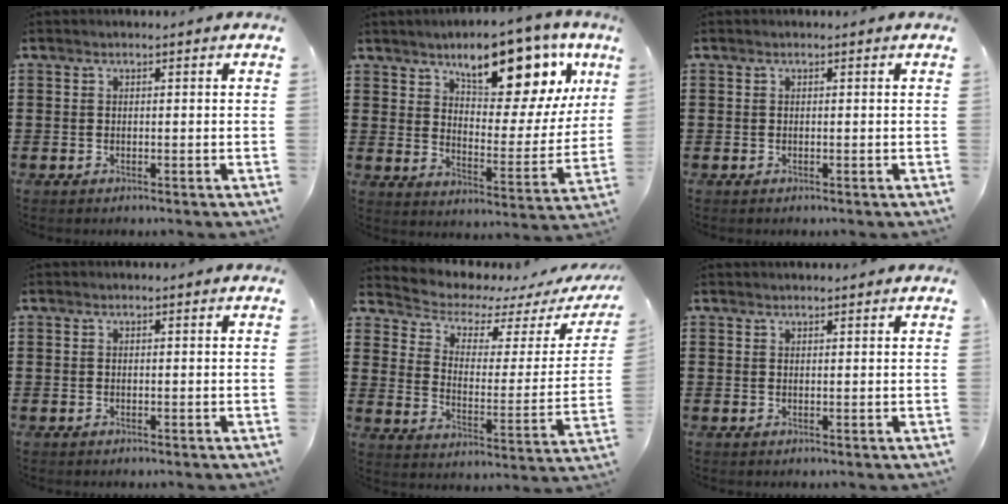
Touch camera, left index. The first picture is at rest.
{"total": 15.1, "force": [9.8, 5.4, 10.2], "torque": [-0.157, -0.045, 0.162]}
{"total": 0.0}
{"total": 0.0}
{"total": 4.3, "force": [3.7, 1.8, 1.3], "torque": [-0.052, -0.028, 0.058]}
{"total": 0.9, "force": [0.9, 0.0, 0.0], "torque": [-0.003, -0.001, 0.018]}